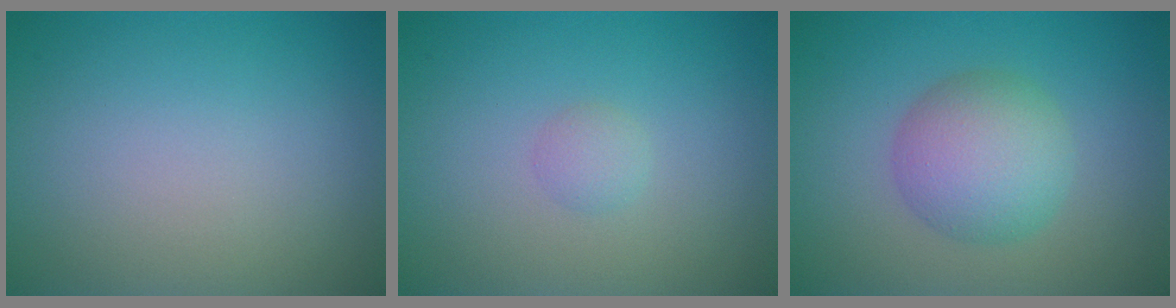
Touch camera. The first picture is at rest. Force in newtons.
{"total": 1.0, "press": 1.0, "slide": 0.1}
{"total": 5.2, "press": 5.2, "slide": 0.0}